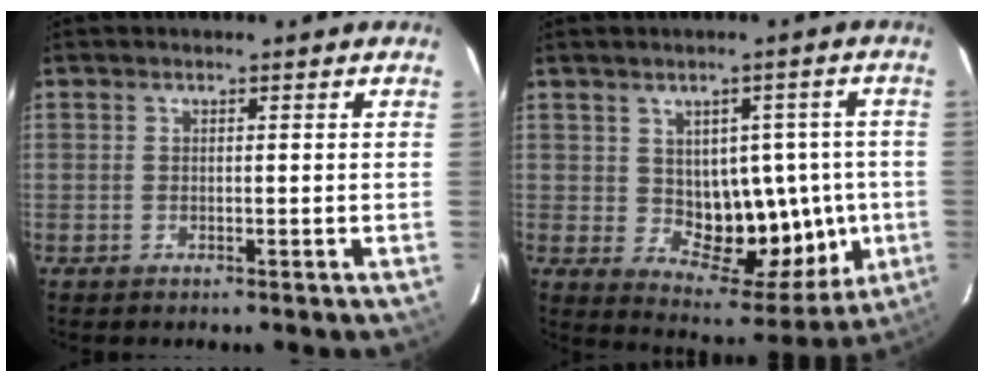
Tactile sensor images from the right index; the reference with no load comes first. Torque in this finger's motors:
{"motor_torque": [0.34, -0.02, 0.22, 0.04]}